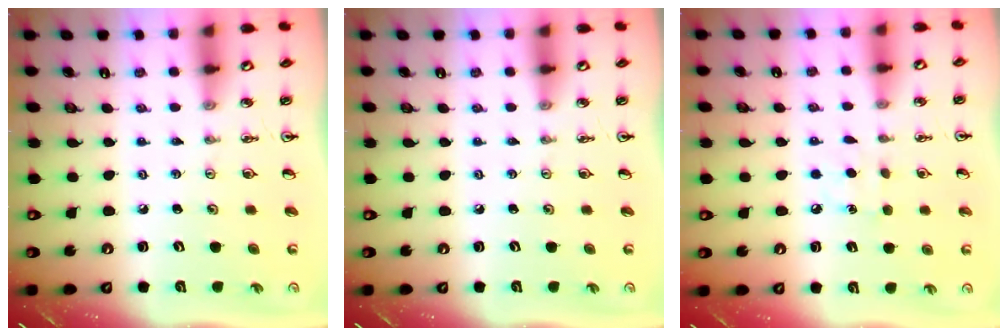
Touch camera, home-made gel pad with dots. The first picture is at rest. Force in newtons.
{"total": 0.0}
{"total": 6.3, "press": 6.2, "slide": 0.8}